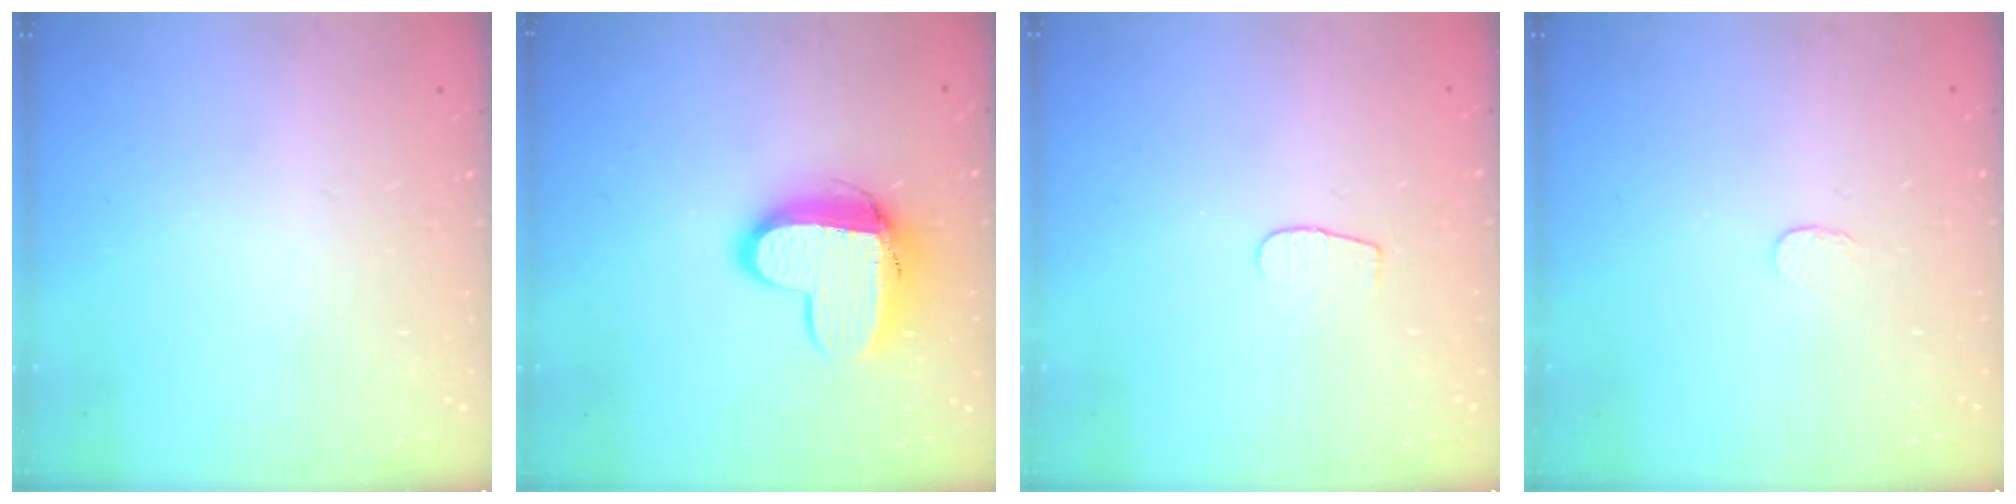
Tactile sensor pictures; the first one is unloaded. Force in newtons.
{"total": 12.0, "press": 11.9, "slide": 1.2}
{"total": 3.8, "press": 3.7, "slide": 0.4}
{"total": 2.6, "press": 2.6, "slide": 0.2}